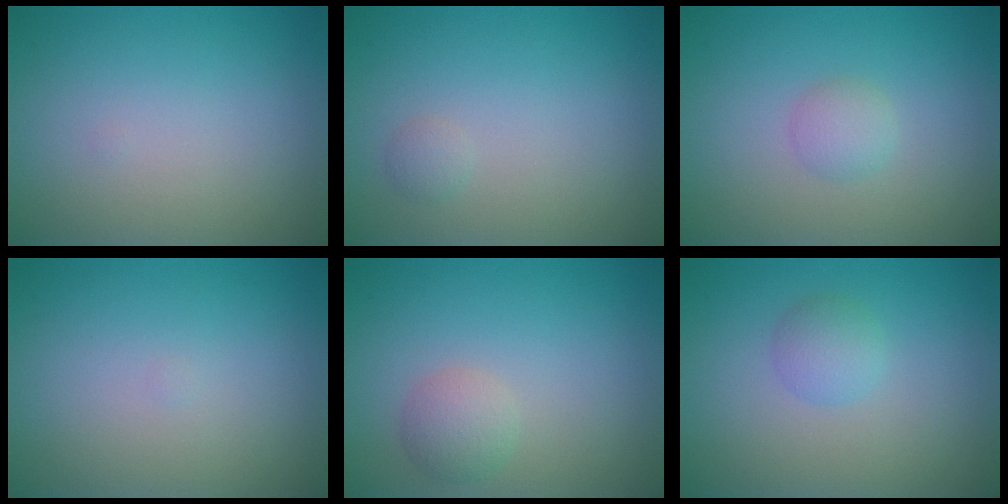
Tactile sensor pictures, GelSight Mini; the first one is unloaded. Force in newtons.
{"total": 0.7, "press": 0.7, "slide": 0.0}
{"total": 1.4, "press": 1.4, "slide": 0.0}
{"total": 0.0}
{"total": 2.0, "press": 2.0, "slide": 0.0}
{"total": 1.7, "press": 1.7, "slide": 0.0}